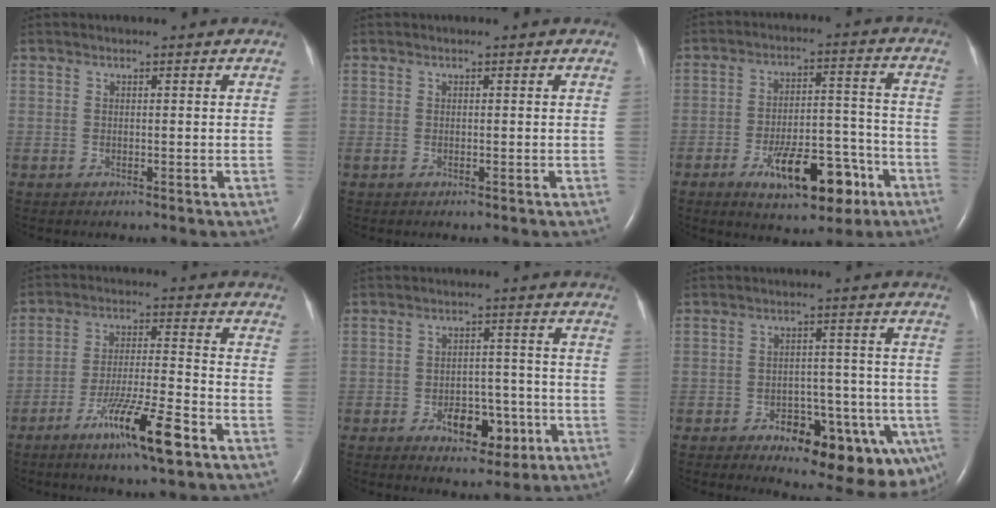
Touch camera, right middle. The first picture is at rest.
{"total": 0.0}
{"total": 12.5, "force": [-6.5, 4.7, 9.6], "torque": [-0.152, 0.013, -0.093]}
{"total": 10.9, "force": [-6.4, 0.3, 8.8], "torque": [-0.160, -0.017, -0.113]}
{"total": 7.0, "force": [-3.1, 4.0, 4.9], "torque": [-0.070, 0.015, -0.039]}
{"total": 14.6, "force": [-7.8, 6.5, 10.5], "torque": [-0.083, 0.023, -0.095]}